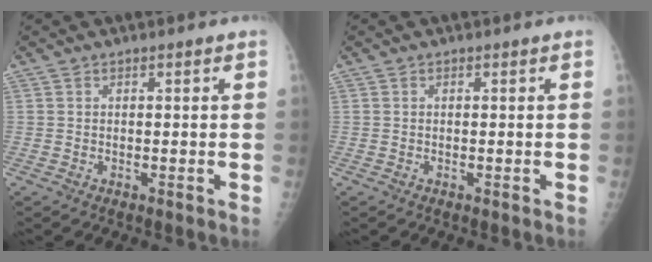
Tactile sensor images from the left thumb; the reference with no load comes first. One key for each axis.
{"total": 0.0}